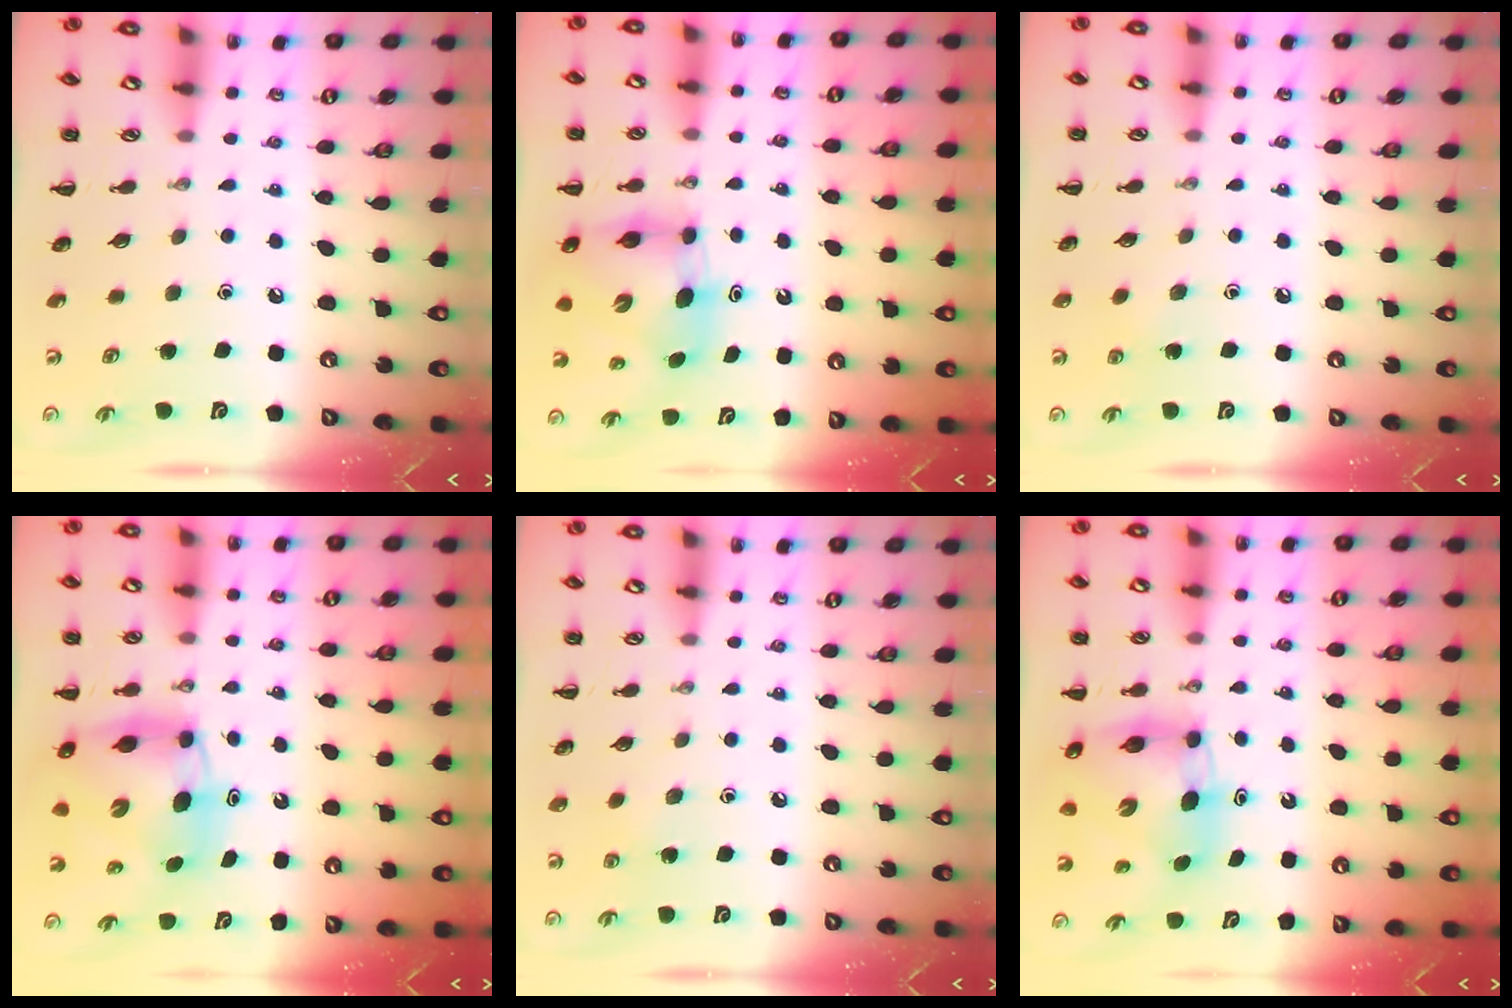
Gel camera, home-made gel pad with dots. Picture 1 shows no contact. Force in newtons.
{"total": 7.0, "press": 6.9, "slide": 0.8}
{"total": 5.5, "press": 5.2, "slide": 1.6}
{"total": 7.8, "press": 7.3, "slide": 2.6}
{"total": 5.5, "press": 5.2, "slide": 1.6}
{"total": 7.6, "press": 7.4, "slide": 1.6}